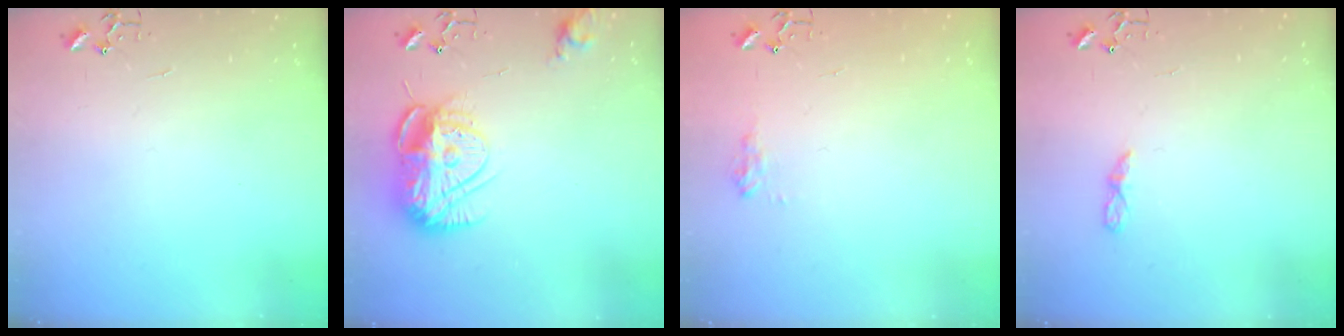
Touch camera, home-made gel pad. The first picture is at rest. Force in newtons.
{"total": 15.7, "press": 15.7, "slide": 1.0}
{"total": 7.8, "press": 7.8, "slide": 0.7}
{"total": 5.3, "press": 5.3, "slide": 0.7}